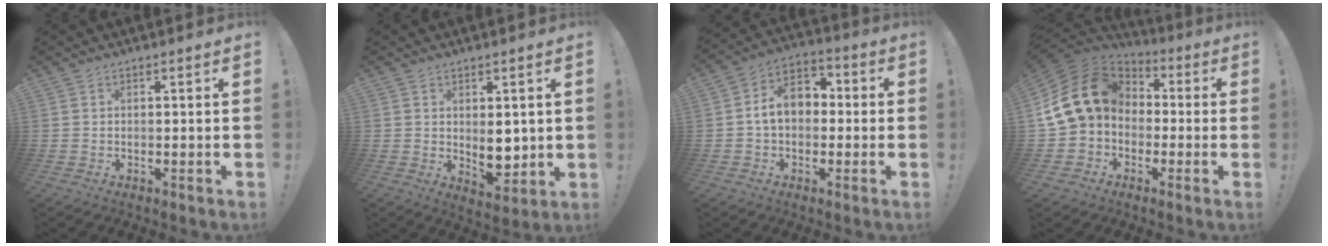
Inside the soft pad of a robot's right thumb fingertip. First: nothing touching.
{"total": 7.4, "force": [1.0, 4.8, 5.5], "torque": [-0.072, -0.009, 0.024]}
{"total": 10.7, "force": [0.7, 7.6, 7.4], "torque": [-0.106, 0.014, 0.017]}
{"total": 17.6, "force": [2.4, 14.0, 10.4], "torque": [-0.193, 0.010, 0.059]}